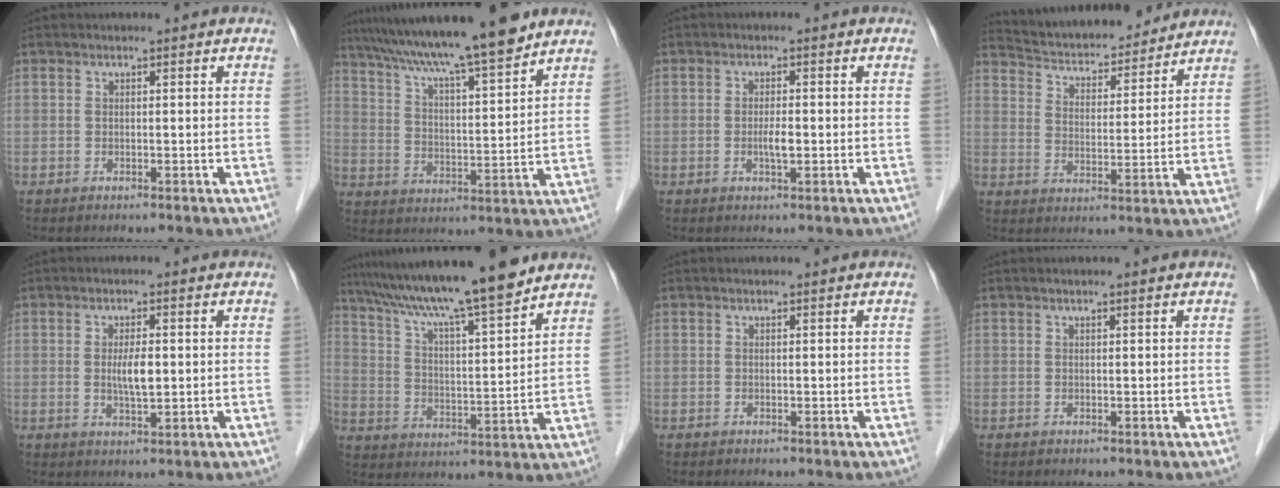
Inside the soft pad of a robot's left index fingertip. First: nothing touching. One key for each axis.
{"total": 17.7, "fx": 14.6, "fy": 0.5, "fz": 10.0, "tx": -0.166, "ty": 0.016, "tz": 0.233}
{"total": 2.2, "fx": -0.5, "fy": 0.4, "fz": 2.1, "tx": -0.042, "ty": -0.002, "tz": -0.009}
{"total": 15.6, "fx": 14.7, "fy": 3.0, "fz": 4.4, "tx": -0.072, "ty": 0.015, "tz": 0.233}
{"total": 3.7, "fx": 0.1, "fy": 0.9, "fz": 3.6, "tx": -0.068, "ty": -0.004, "tz": 0.002}
{"total": 16.9, "fx": 14.1, "fy": 0.0, "fz": 9.3, "tx": -0.158, "ty": 0.009, "tz": 0.230}
{"total": 0.0}
{"total": 0.0}